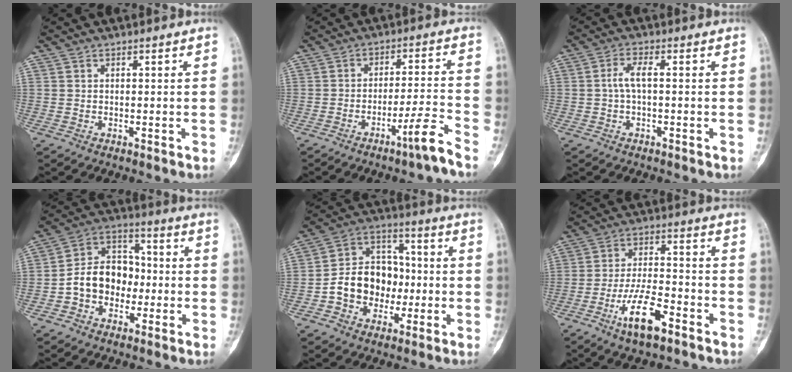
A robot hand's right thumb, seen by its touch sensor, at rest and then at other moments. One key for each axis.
{"total": 6.6, "fx": -4.7, "fy": -0.4, "fz": 4.6, "tx": -0.078, "ty": 0.037, "tz": -0.079}
{"total": 3.1, "fx": -0.1, "fy": 1.0, "fz": 2.9, "tx": -0.063, "ty": 0.010, "tz": -0.005}
{"total": 11.7, "fx": -2.2, "fy": 9.1, "fz": 7.1, "tx": -0.086, "ty": 0.044, "tz": -0.048}
{"total": 13.5, "fx": -2.3, "fy": 10.8, "fz": 7.8, "tx": -0.082, "ty": 0.042, "tz": -0.045}
{"total": 10.3, "fx": -5.6, "fy": 3.5, "fz": 7.9, "tx": -0.146, "ty": 0.030, "tz": -0.096}